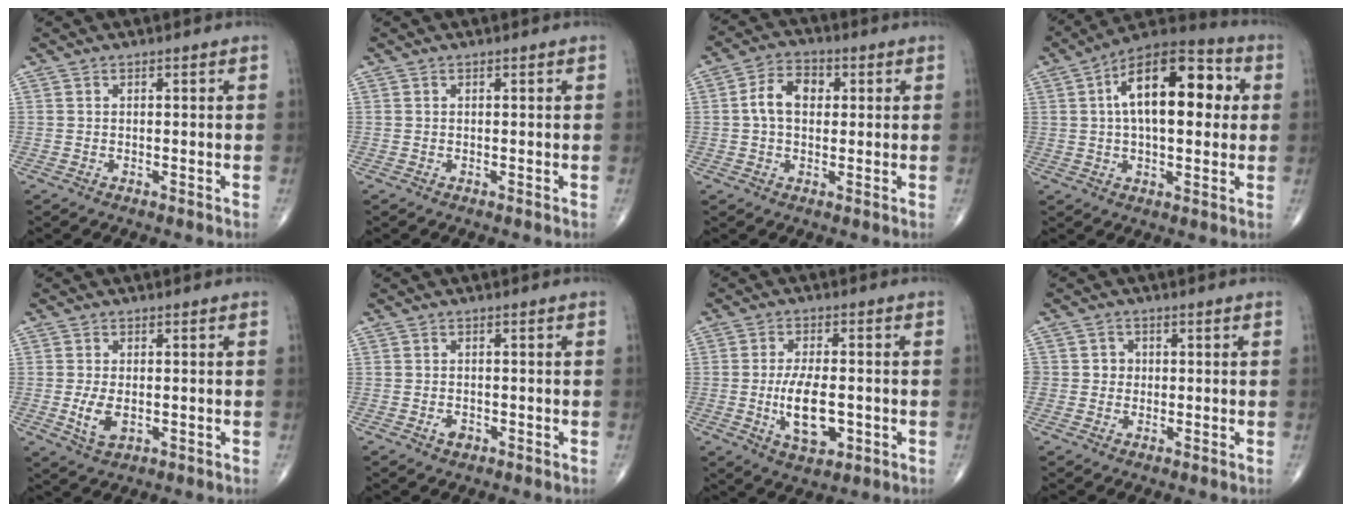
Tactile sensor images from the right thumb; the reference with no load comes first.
{"total": 0.0}
{"total": 7.1, "force": [0.9, 4.8, 5.1], "torque": [-0.083, 0.017, 0.008]}
{"total": 18.7, "force": [3.6, 9.1, 16.0], "torque": [-0.222, 0.027, 0.045]}
{"total": 4.8, "force": [-0.7, 2.6, 3.9], "torque": [-0.074, -0.009, -0.008]}
{"total": 1.7, "force": [-0.7, 1.1, 1.0], "torque": [-0.011, 0.003, -0.011]}
{"total": 9.5, "force": [-1.8, 4.4, 8.2], "torque": [-0.137, -0.001, -0.026]}
{"total": 2.8, "force": [0.1, 2.7, 0.8], "torque": [0.011, 0.008, -0.001]}